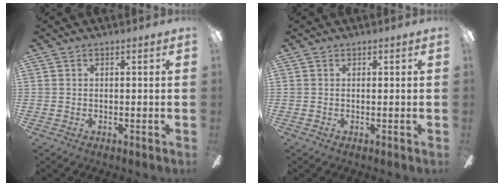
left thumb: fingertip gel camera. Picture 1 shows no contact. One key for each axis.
{"total": 0.0}